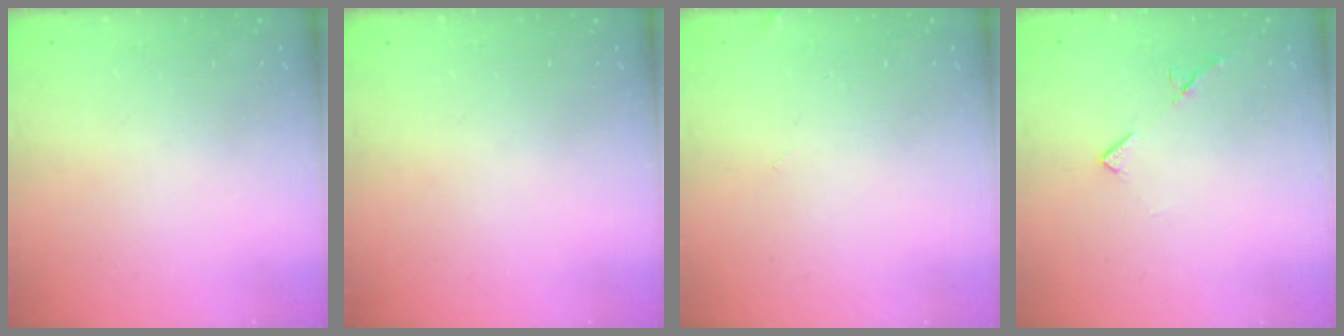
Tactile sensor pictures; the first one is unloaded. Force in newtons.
{"total": 0.0}
{"total": 2.2, "press": 2.2, "slide": 0.2}
{"total": 5.4, "press": 5.3, "slide": 0.7}